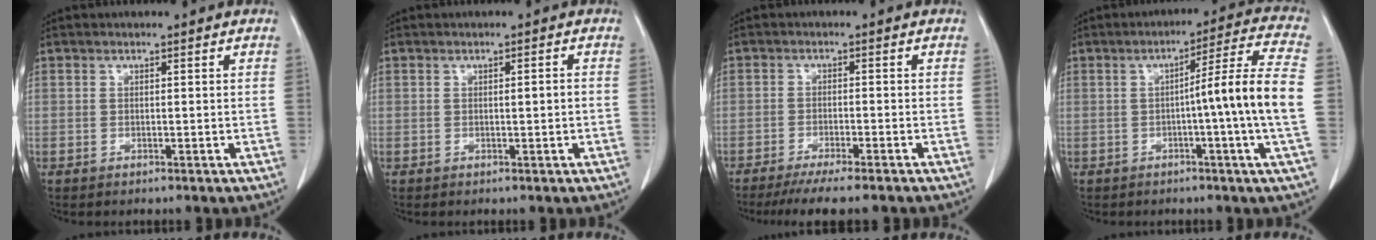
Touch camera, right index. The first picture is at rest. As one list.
[{"total": 1.0, "force": [-0.1, 0.0, 1.0], "torque": [-0.016, 0.000, -0.001]}, {"total": 8.0, "force": [-6.7, 0.2, 4.3], "torque": [-0.055, -0.017, -0.105]}, {"total": 11.7, "force": [-1.2, -2.2, 11.4], "torque": [-0.164, 0.005, -0.021]}]